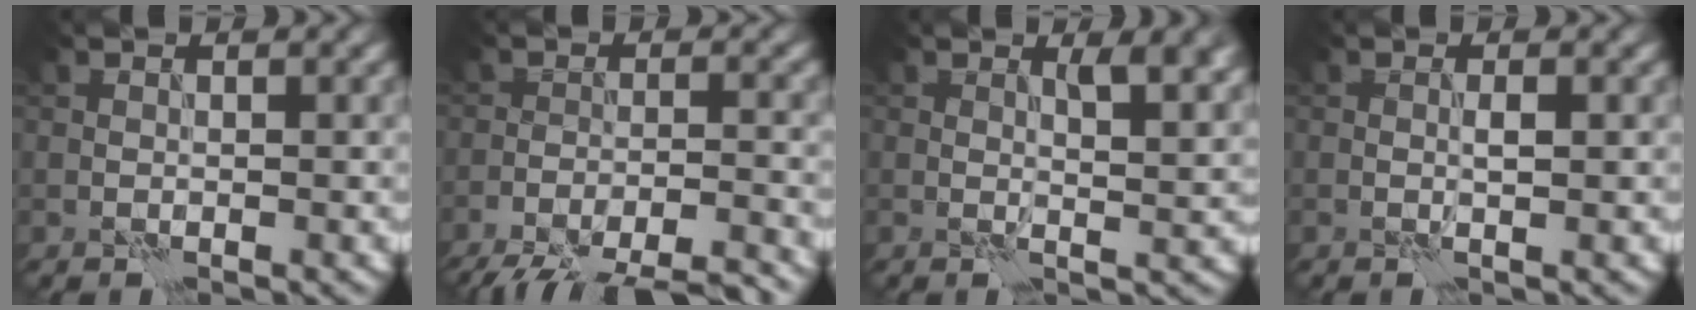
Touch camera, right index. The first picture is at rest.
{"total": 12.9, "force": [-11.7, 2.9, 4.6], "torque": [-0.063, -0.009, -0.160]}
{"total": 3.4, "force": [1.4, 0.9, 2.9], "torque": [-0.042, -0.002, 0.022]}
{"total": 1.0, "force": [0.0, 0.1, 1.0], "torque": [-0.018, 0.001, 0.000]}